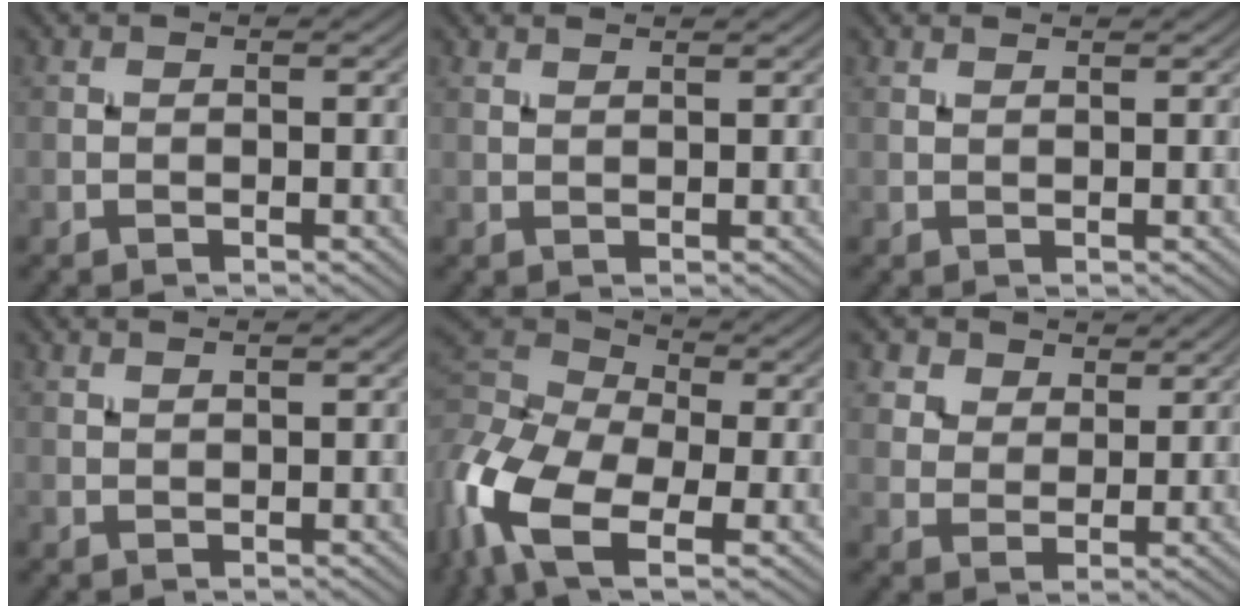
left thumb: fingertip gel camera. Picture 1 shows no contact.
{"total": 1.3, "force": [1.2, 0.1, 0.5], "torque": [-0.012, -0.002, 0.021]}
{"total": 0.9, "force": [0.8, 0.0, 0.3], "torque": [-0.009, 0.001, 0.014]}
{"total": 1.3, "force": [1.1, 0.1, 0.7], "torque": [-0.014, 0.001, 0.017]}
{"total": 14.5, "force": [-3.7, 8.7, 10.9], "torque": [-0.274, -0.002, -0.086]}
{"total": 6.3, "force": [4.4, 3.8, 2.3], "torque": [-0.068, -0.021, 0.098]}